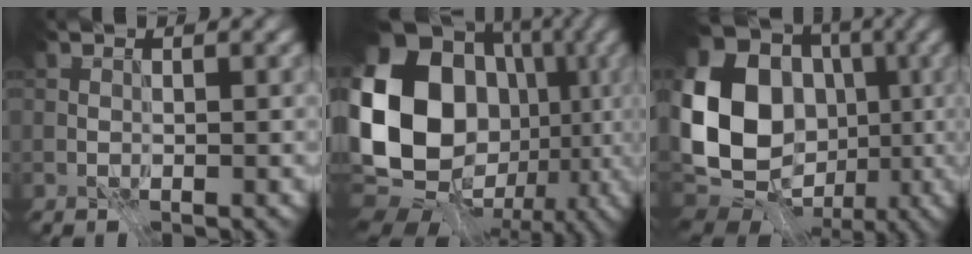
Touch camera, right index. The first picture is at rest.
{"total": 18.9, "force": [-0.3, 15.0, 11.5], "torque": [-0.242, 0.006, 0.008]}
{"total": 16.8, "force": [-1.0, 13.5, 9.9], "torque": [-0.211, 0.002, -0.013]}